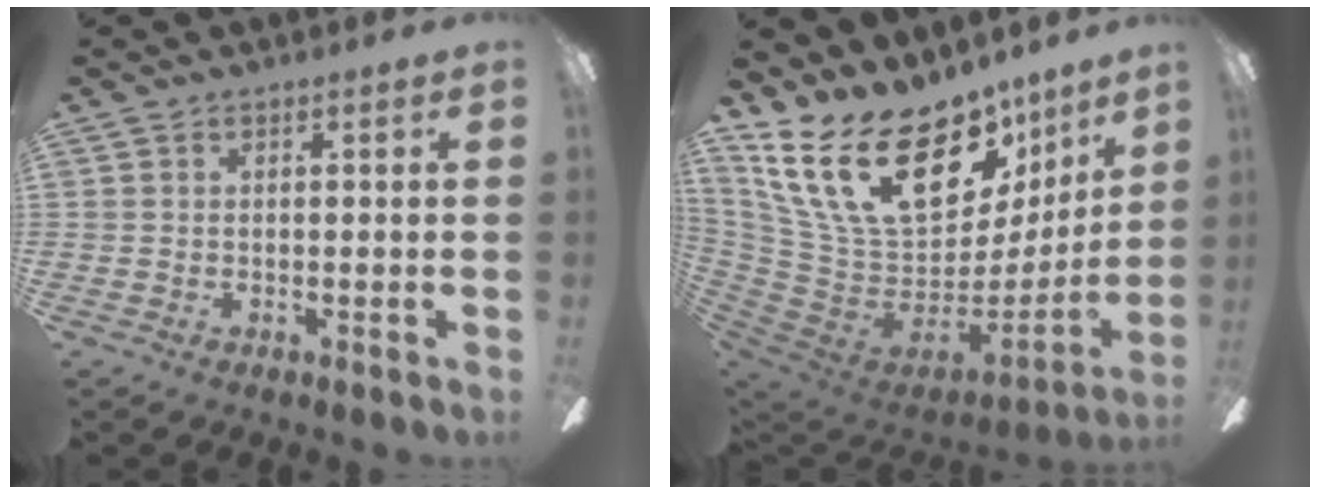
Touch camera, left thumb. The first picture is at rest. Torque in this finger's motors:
{"motor_torque": [1.54, -0.17, 1.30, -1.48, 0.18]}